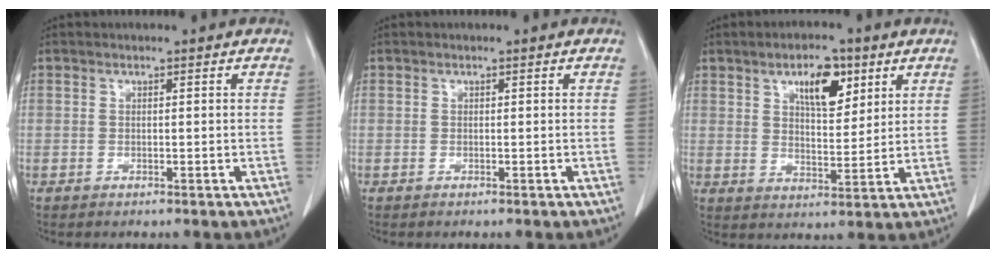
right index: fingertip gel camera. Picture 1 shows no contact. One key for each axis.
{"total": 0.0}
{"total": 8.0, "fx": 4.1, "fy": 3.3, "fz": 6.0, "tx": -0.098, "ty": 0.004, "tz": 0.068}